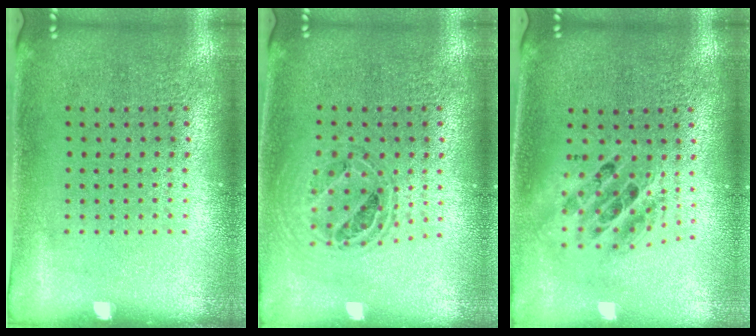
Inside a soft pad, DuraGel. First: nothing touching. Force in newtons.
{"total": 0.8, "press": 0.7, "slide": 0.2}
{"total": 1.8, "press": 1.4, "slide": 1.1}